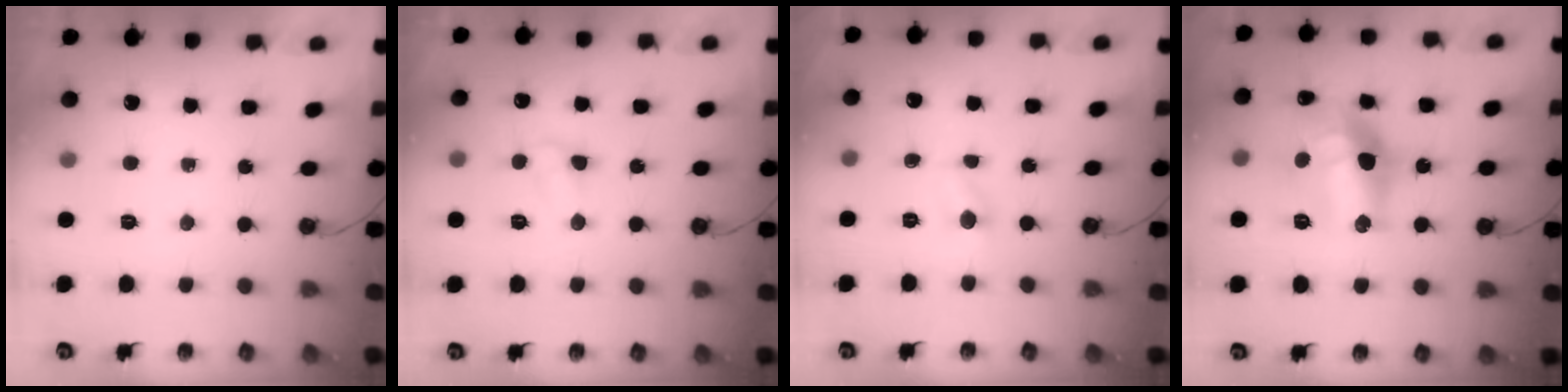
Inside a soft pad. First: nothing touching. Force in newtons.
{"total": 4.4, "press": 4.3, "slide": 0.6}
{"total": 3.1, "press": 3.1, "slide": 0.4}
{"total": 16.2, "press": 16.1, "slide": 1.3}